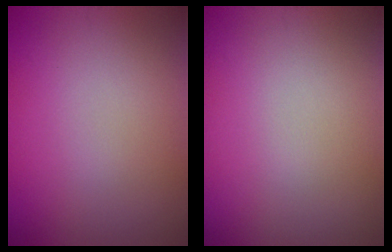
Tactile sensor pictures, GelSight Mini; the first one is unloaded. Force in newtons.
{"total": 0.0}